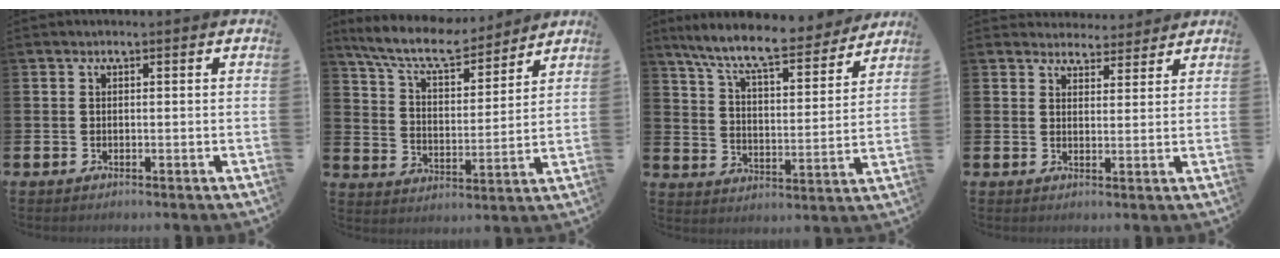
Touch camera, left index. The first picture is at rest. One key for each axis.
{"total": 8.9, "fx": 8.0, "fy": 2.0, "fz": 3.4, "tx": -0.098, "ty": -0.044, "tz": 0.140}
{"total": 9.9, "fx": 8.8, "fy": 1.5, "fz": 4.3, "tx": -0.115, "ty": -0.053, "tz": 0.151}
{"total": 3.8, "fx": 3.7, "fy": 1.0, "fz": -0.2, "tx": 0.003, "ty": -0.021, "tz": 0.066}